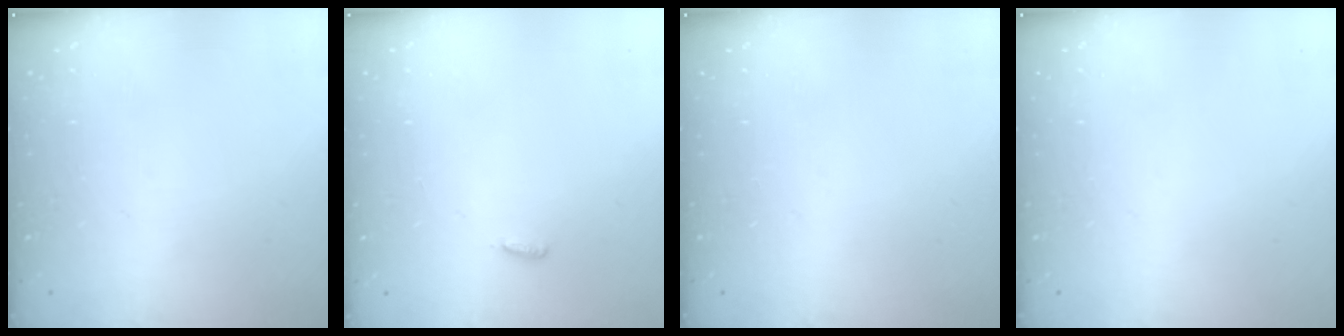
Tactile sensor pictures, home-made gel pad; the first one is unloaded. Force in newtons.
{"total": 2.7, "press": 2.6, "slide": 0.9}
{"total": 0.0}
{"total": 0.0}